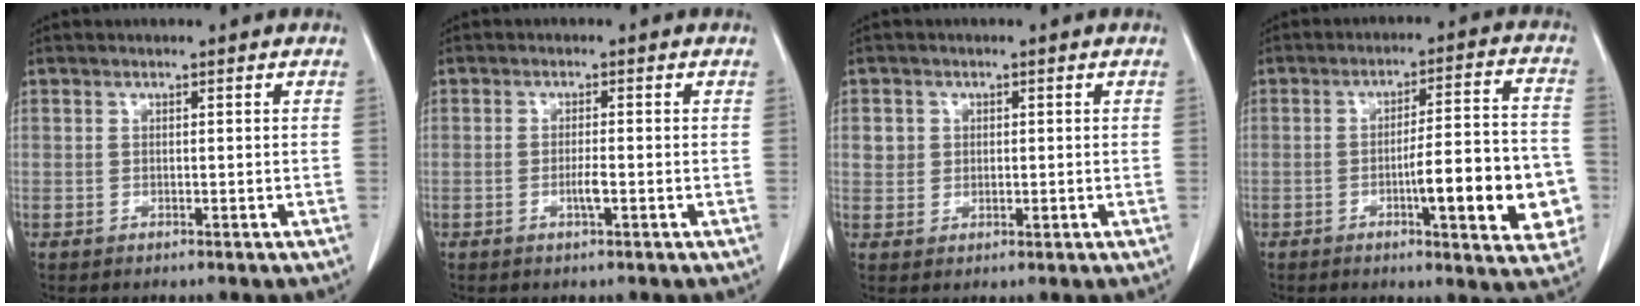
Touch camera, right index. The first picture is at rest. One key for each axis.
{"total": 0.0}
{"total": 2.7, "fx": 0.8, "fy": 2.6, "fz": 0.6, "tx": -0.008, "ty": 0.001, "tz": 0.014}
{"total": 14.0, "fx": -3.9, "fy": 2.6, "fz": 13.2, "tx": -0.166, "ty": 0.016, "tz": -0.048}